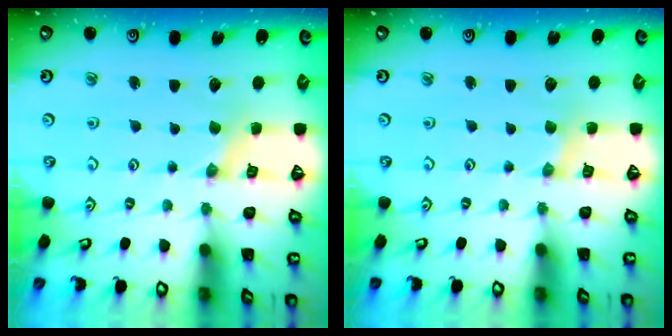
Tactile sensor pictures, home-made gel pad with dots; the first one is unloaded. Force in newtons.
{"total": 0.0}